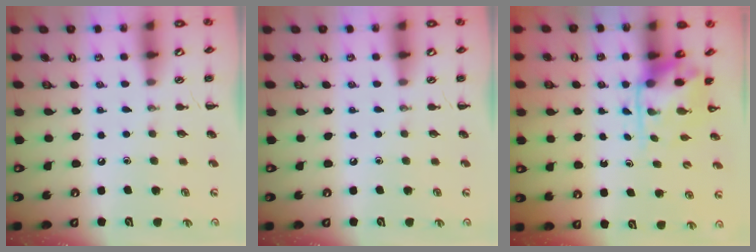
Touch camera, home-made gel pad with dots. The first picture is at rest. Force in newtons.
{"total": 0.0}
{"total": 3.4, "press": 3.3, "slide": 0.6}